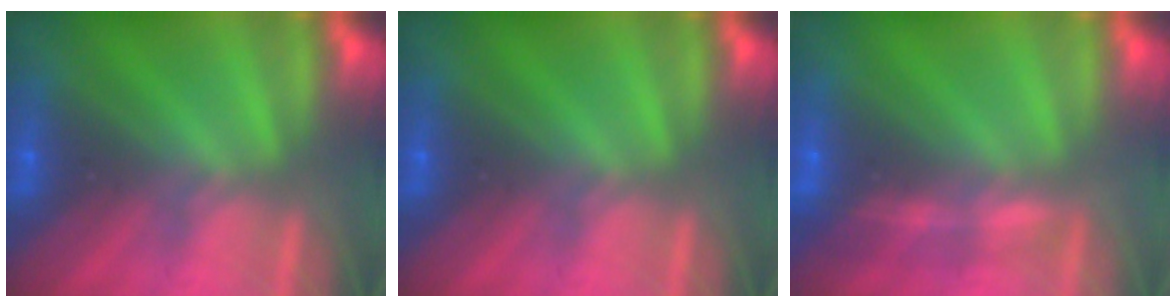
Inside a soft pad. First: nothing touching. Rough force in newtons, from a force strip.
{"total": 0.0}
{"total": 1.5}